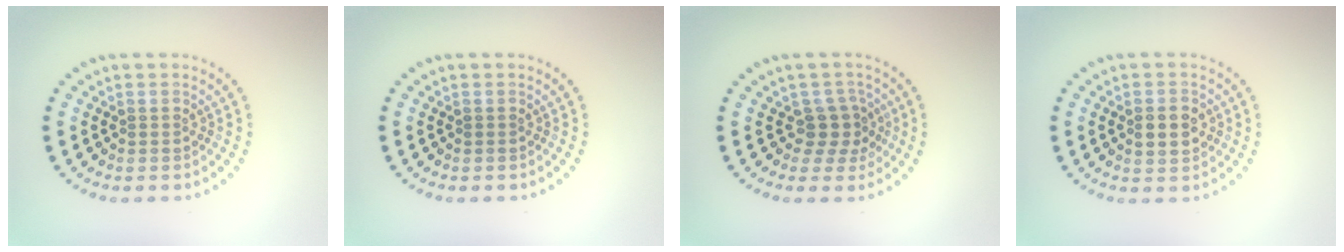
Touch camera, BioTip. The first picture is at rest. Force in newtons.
{"total": 0.0}
{"total": 2.6, "press": 2.0, "slide": 1.6}
{"total": 2.8, "press": 2.8, "slide": 0.1}